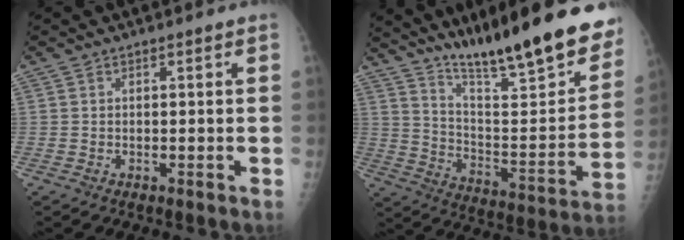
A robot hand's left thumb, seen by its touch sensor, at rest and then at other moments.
{"total": 26.4, "force": [19.8, 4.4, 17.0], "torque": [-0.235, -0.095, 0.305]}